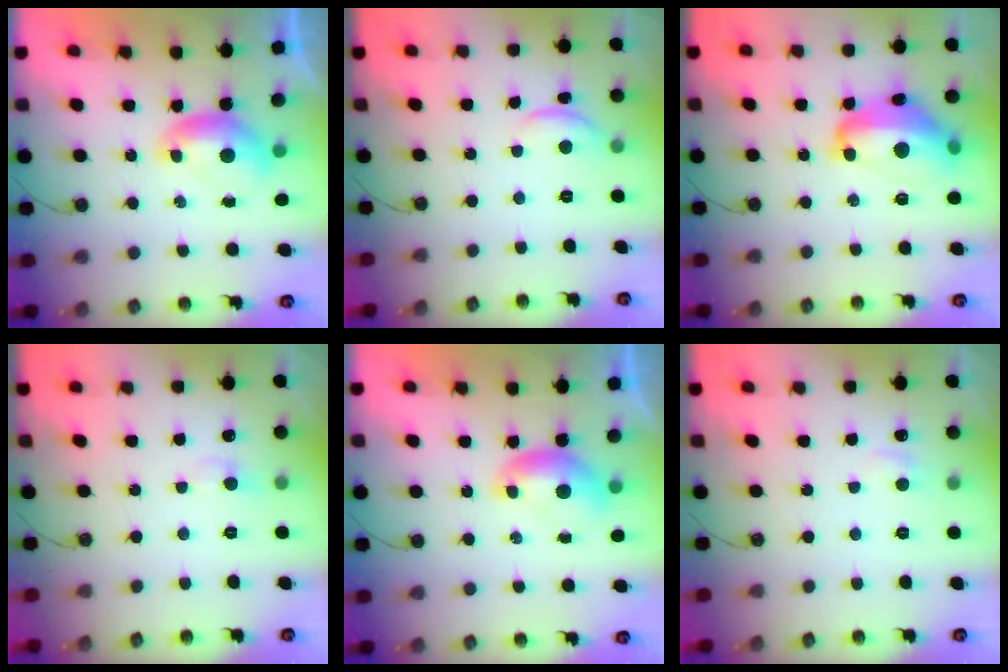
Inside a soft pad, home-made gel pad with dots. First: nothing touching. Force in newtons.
{"total": 1.7, "press": 1.6, "slide": 0.5}
{"total": 12.0, "press": 12.0, "slide": 1.2}
{"total": 2.7, "press": 2.6, "slide": 0.8}
{"total": 0.0}
{"total": 0.9, "press": 0.5, "slide": 0.8}